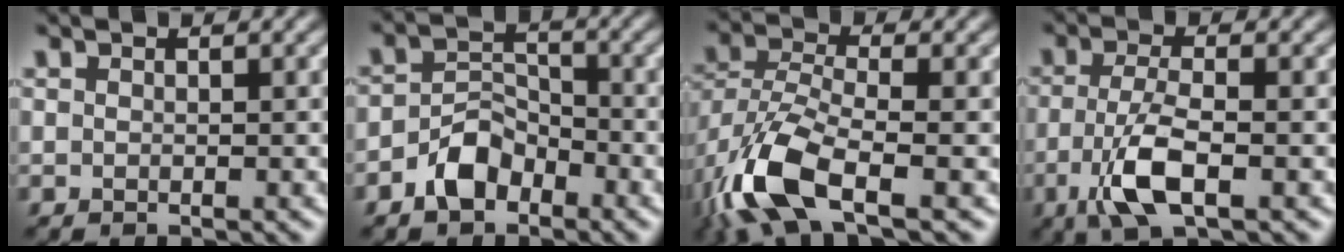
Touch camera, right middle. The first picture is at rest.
{"total": 3.8, "force": [-2.4, 2.3, 1.9], "torque": [-0.031, 0.009, -0.050]}
{"total": 9.2, "force": [-4.6, 3.8, 6.9], "torque": [-0.164, -0.012, -0.099]}
{"total": 5.1, "force": [-1.7, 1.7, 4.5], "torque": [-0.100, -0.003, -0.035]}